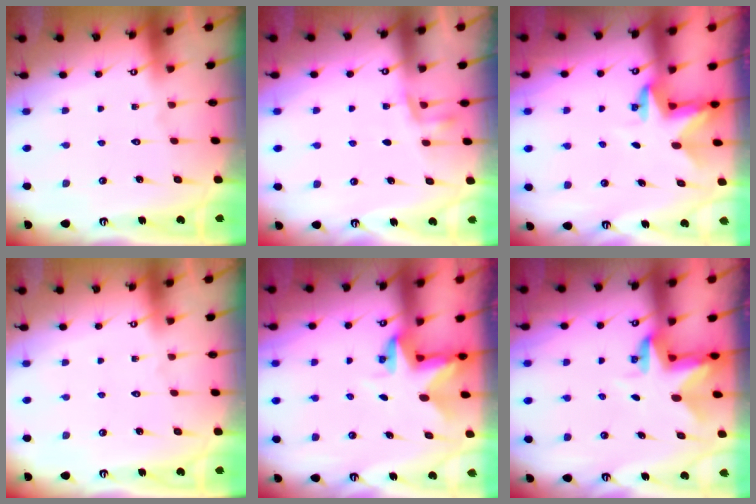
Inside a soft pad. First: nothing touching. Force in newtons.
{"total": 3.8, "press": 3.7, "slide": 1.0}
{"total": 2.9, "press": 2.9, "slide": 0.2}
{"total": 0.0}
{"total": 3.3, "press": 3.3, "slide": 0.2}
{"total": 3.2, "press": 3.2, "slide": 0.5}